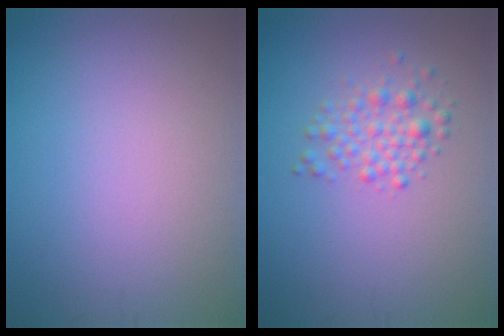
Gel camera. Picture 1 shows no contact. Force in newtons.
{"total": 2.2, "press": 2.2, "slide": 0.1}